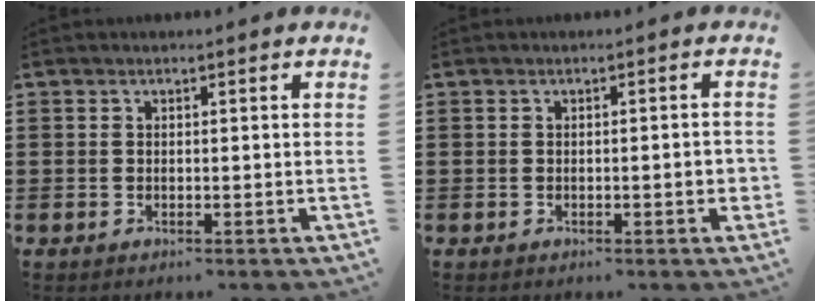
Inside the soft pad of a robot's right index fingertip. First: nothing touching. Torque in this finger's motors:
{"motor_torque": [0.80, -0.22, 0.19, 0.06]}